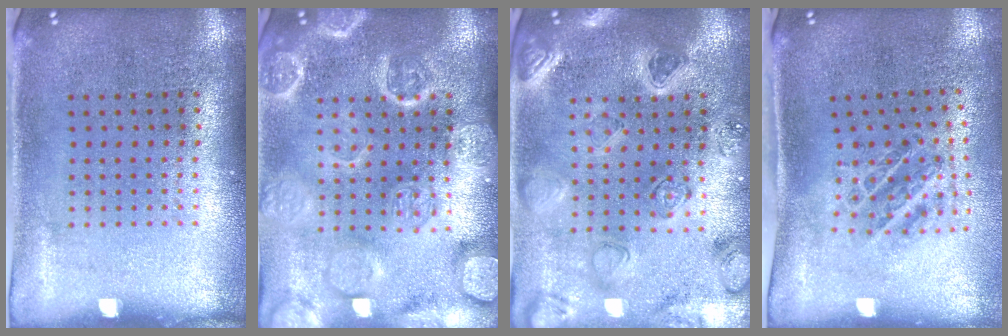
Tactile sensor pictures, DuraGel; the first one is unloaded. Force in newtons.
{"total": 6.3, "press": 6.2, "slide": 0.8}
{"total": 2.2, "press": 2.2, "slide": 0.4}
{"total": 1.1, "press": 1.0, "slide": 0.3}